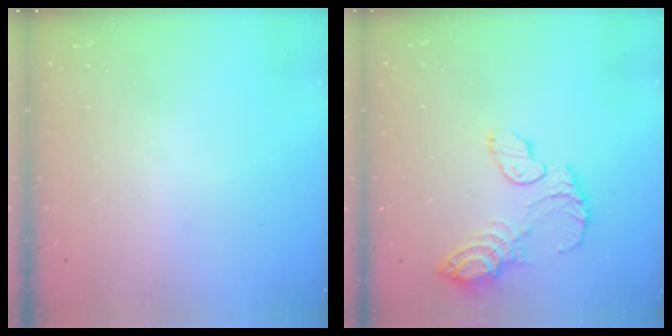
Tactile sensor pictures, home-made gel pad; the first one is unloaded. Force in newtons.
{"total": 12.2, "press": 12.1, "slide": 1.1}